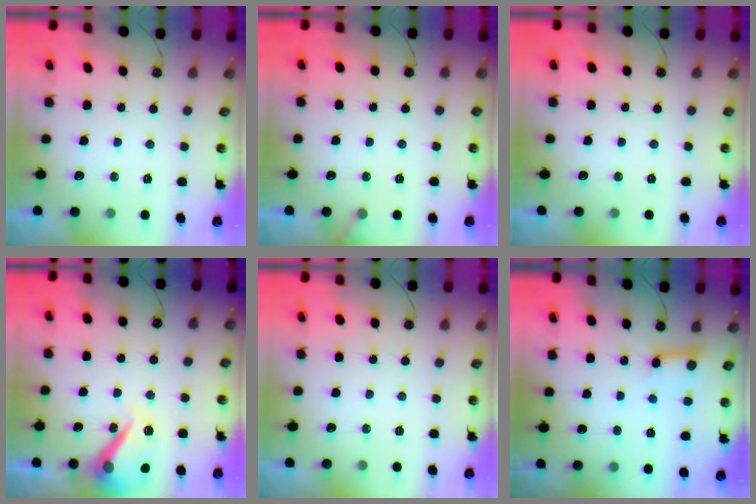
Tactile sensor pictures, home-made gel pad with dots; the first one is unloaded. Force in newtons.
{"total": 4.6, "press": 4.6, "slide": 0.3}
{"total": 0.0}
{"total": 13.4, "press": 13.3, "slide": 1.2}
{"total": 0.0}
{"total": 5.3, "press": 5.3, "slide": 0.4}